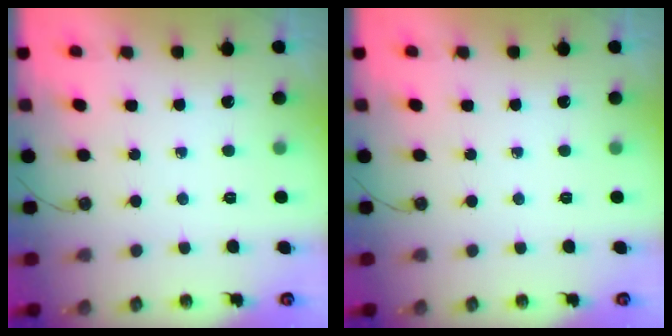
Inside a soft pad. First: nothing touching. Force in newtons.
{"total": 0.0}